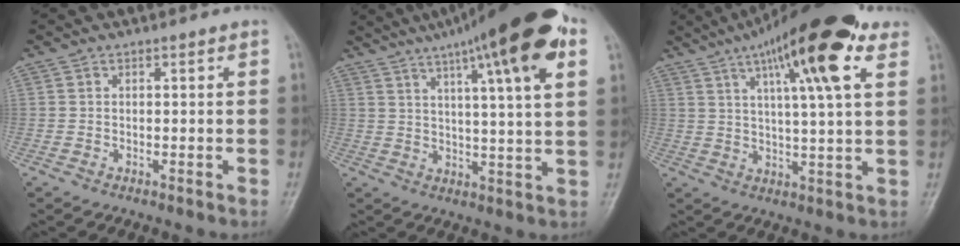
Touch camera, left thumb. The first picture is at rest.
{"total": 20.9, "force": [11.1, 3.2, 17.4], "torque": [-0.258, -0.004, 0.157]}
{"total": 18.5, "force": [9.5, 3.8, 15.4], "torque": [-0.228, -0.015, 0.145]}